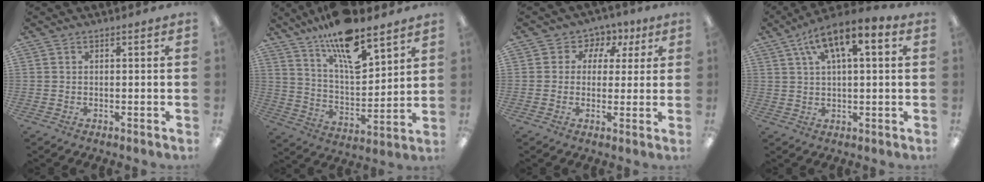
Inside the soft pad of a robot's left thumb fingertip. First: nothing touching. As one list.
[{"total": 15.1, "force": [11.6, 4.7, 8.4], "torque": [-0.147, -0.069, 0.199]}, {"total": 5.3, "force": [1.1, 5.0, 1.4], "torque": [-0.029, 0.002, 0.016]}, {"total": 10.1, "force": [5.1, 3.7, 7.9], "torque": [-0.139, -0.009, 0.090]}]